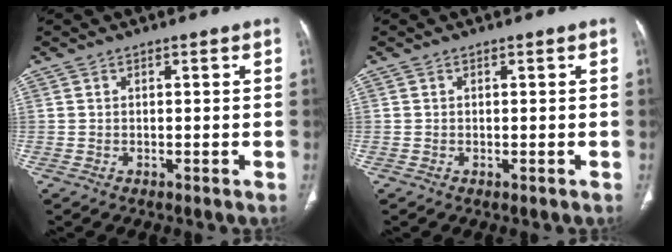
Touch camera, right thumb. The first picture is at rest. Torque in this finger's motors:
{"motor_torque": [0.02, 0.68, -0.05, 0.45, 0.03]}